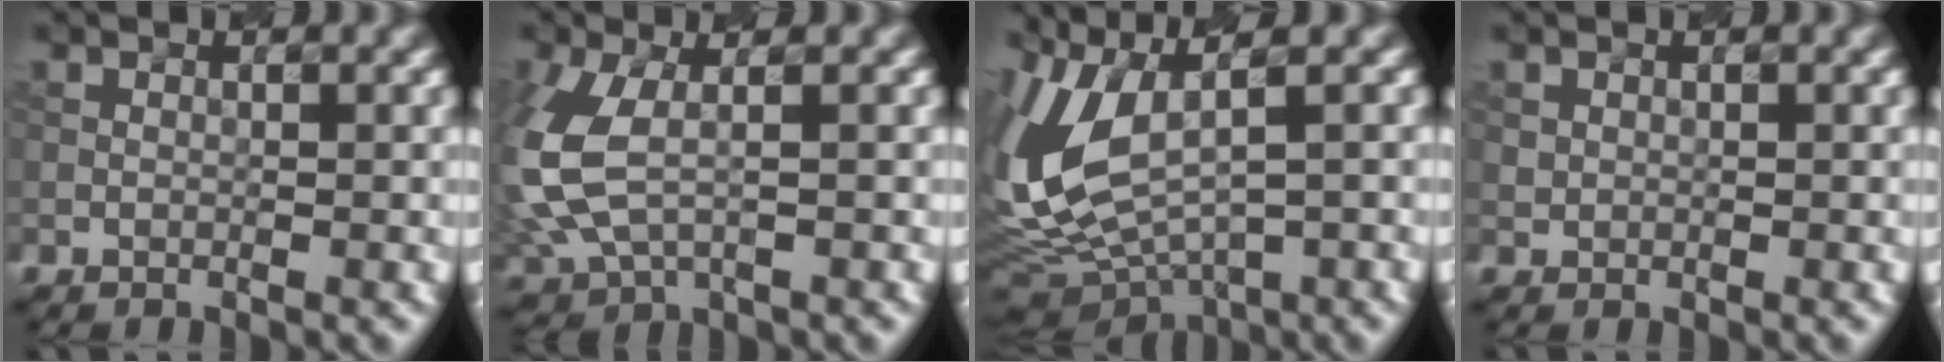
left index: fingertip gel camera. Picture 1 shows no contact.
{"total": 7.4, "force": [-0.3, 4.4, 5.9], "torque": [-0.159, -0.010, -0.001]}
{"total": 9.7, "force": [1.0, 4.2, 8.8], "torque": [-0.200, -0.006, 0.034]}
{"total": 0.6, "force": [0.1, 0.6, 0.0], "torque": [0.002, -0.003, 0.013]}